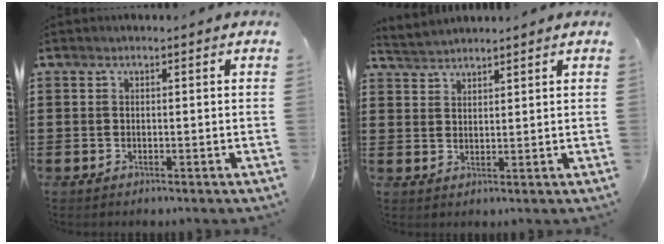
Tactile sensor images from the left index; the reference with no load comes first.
{"total": 2.8, "force": [2.8, 0.2, -0.1], "torque": [-0.008, -0.002, 0.054]}